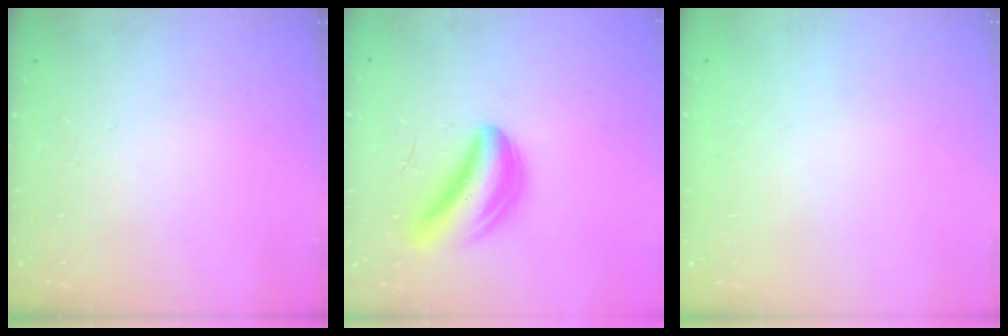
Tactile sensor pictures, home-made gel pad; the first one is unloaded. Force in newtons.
{"total": 6.6, "press": 6.1, "slide": 2.7}
{"total": 2.1, "press": 2.1, "slide": 0.1}